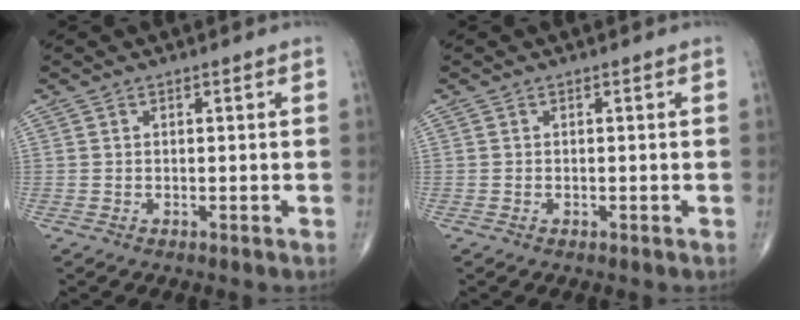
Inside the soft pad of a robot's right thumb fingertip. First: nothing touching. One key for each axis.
{"total": 0.0}